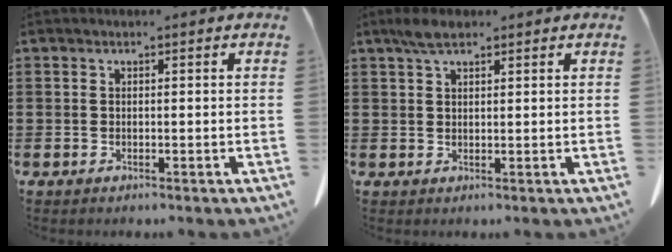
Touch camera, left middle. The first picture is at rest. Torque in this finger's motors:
{"motor_torque": [1.02, 0.93, 0.29, 0.03]}